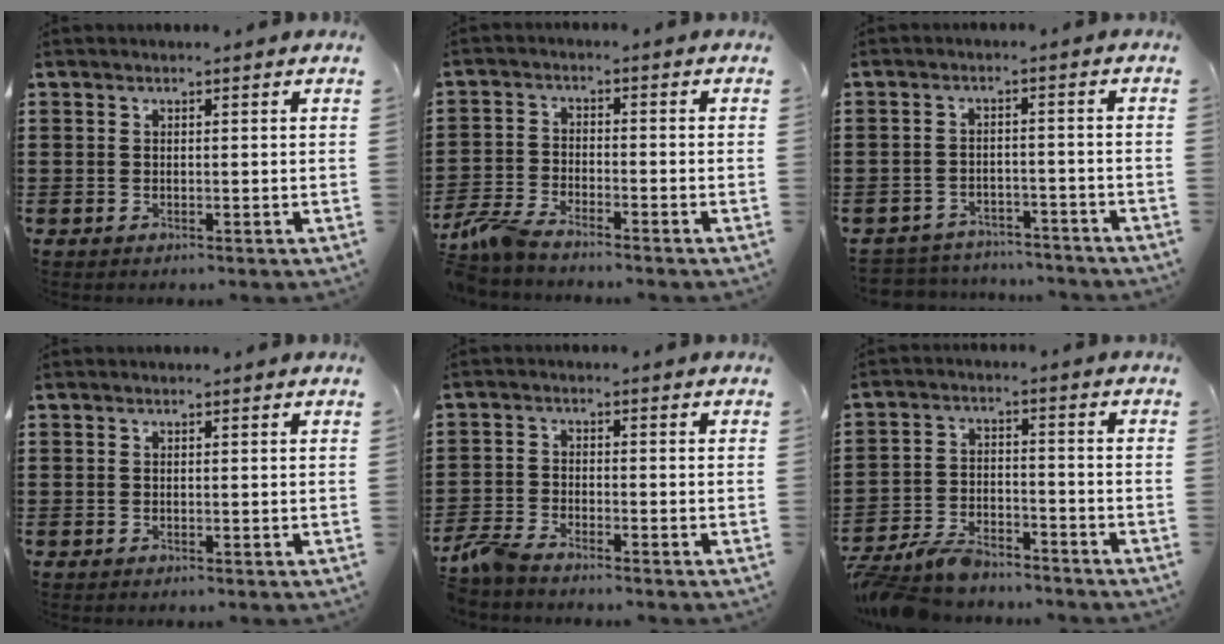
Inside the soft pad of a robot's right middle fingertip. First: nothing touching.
{"total": 4.9, "force": [-4.3, 0.7, 2.2], "torque": [-0.071, -0.010, -0.091]}
{"total": 3.7, "force": [-3.7, 0.4, -0.2], "torque": [-0.004, 0.000, -0.079]}
{"total": 0.0}
{"total": 3.7, "force": [-3.3, 0.5, 1.5], "torque": [-0.054, -0.007, -0.074]}
{"total": 6.5, "force": [-6.0, 1.5, 2.0], "torque": [-0.056, 0.004, -0.120]}